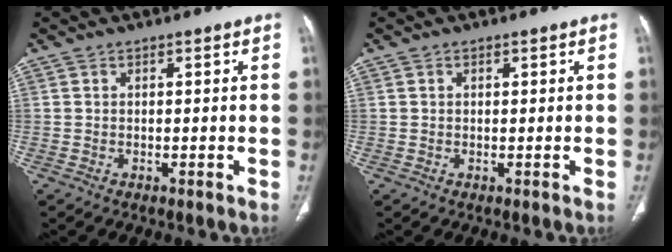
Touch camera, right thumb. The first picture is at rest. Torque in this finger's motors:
{"motor_torque": [0.01, -0.18, -0.33, -0.04, 0.10]}